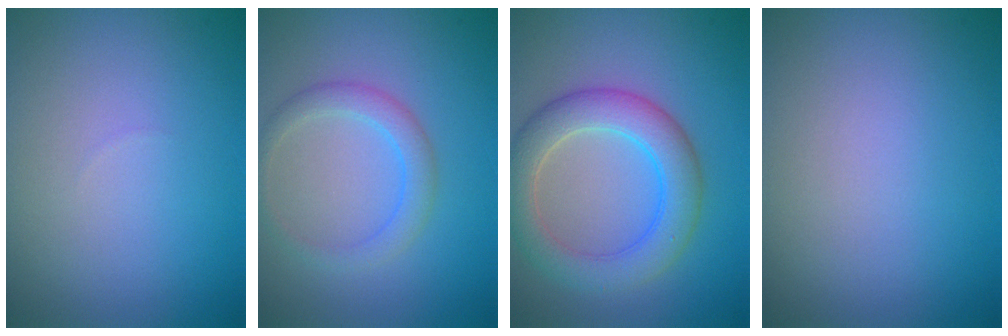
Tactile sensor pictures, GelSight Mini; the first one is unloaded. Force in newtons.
{"total": 2.3, "press": 2.3, "slide": 0.0}
{"total": 5.4, "press": 5.4, "slide": 0.1}
{"total": 0.0}